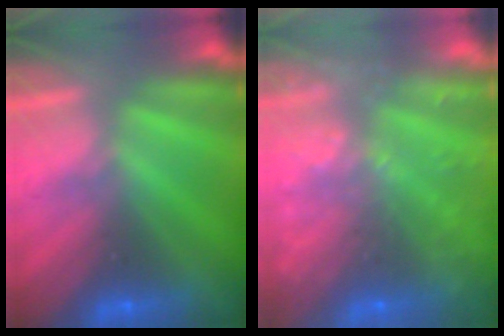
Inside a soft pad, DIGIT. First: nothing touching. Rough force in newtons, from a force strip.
{"total": 7.3}